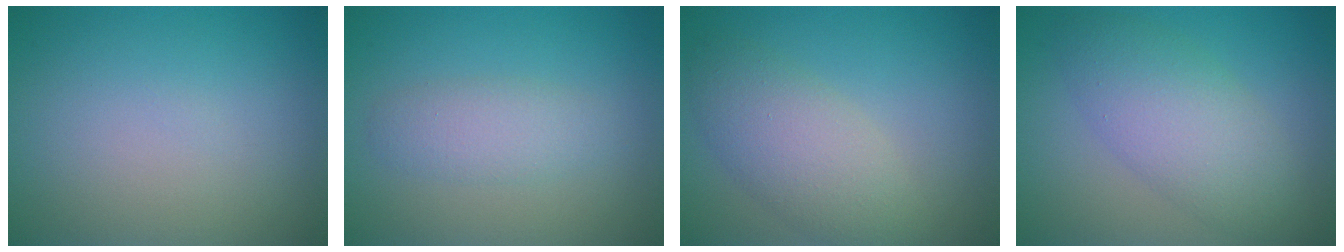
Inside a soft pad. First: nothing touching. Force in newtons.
{"total": 2.4, "press": 2.4, "slide": 0.2}
{"total": 4.8, "press": 4.8, "slide": 0.4}
{"total": 5.5, "press": 5.5, "slide": 0.1}